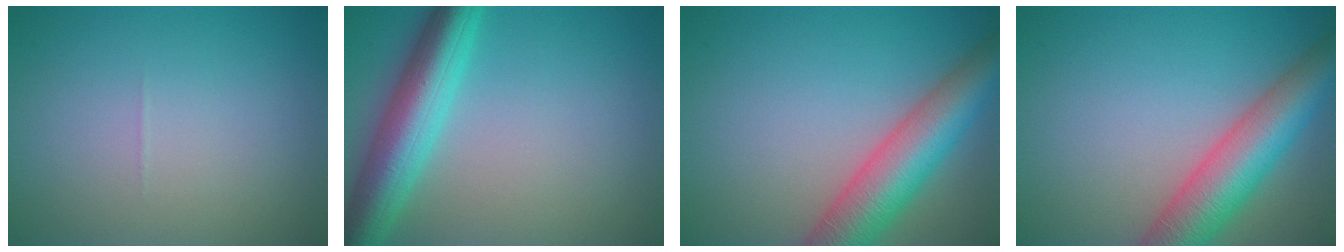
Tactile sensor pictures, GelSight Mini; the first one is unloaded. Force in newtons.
{"total": 7.2, "press": 7.2, "slide": 0.2}
{"total": 8.0, "press": 8.0, "slide": 0.3}
{"total": 8.0, "press": 8.0, "slide": 0.3}